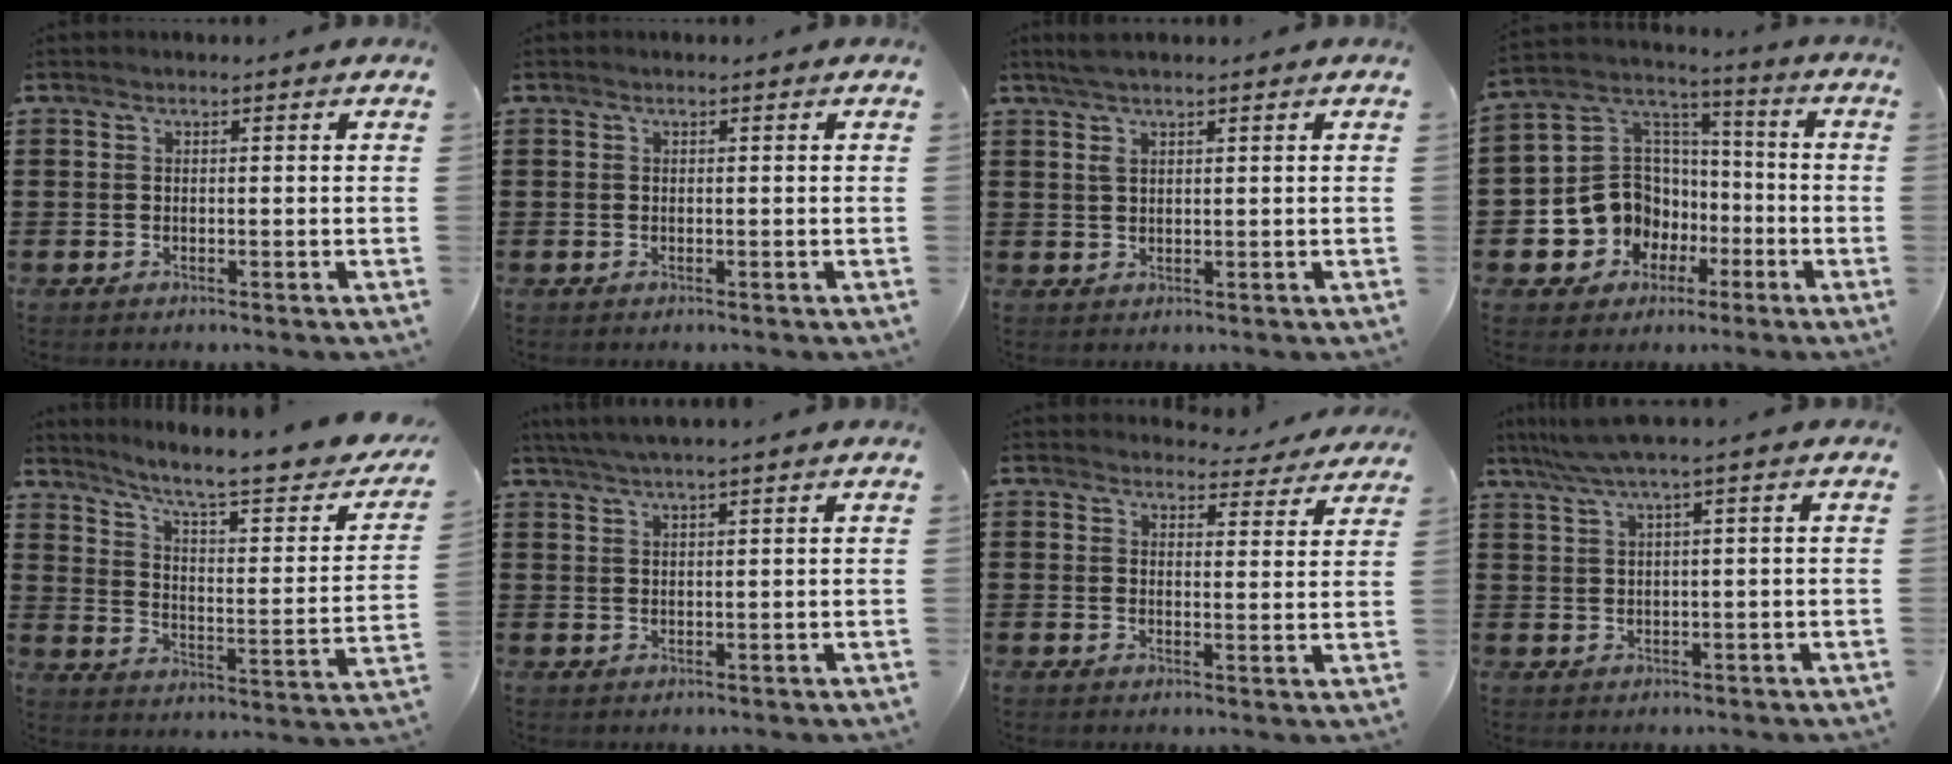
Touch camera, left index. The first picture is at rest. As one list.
[{"total": 0.0}, {"total": 2.3, "force": [1.4, 0.5, 1.8], "torque": [-0.038, 0.004, 0.025]}, {"total": 10.7, "force": [-3.5, 9.8, 2.8], "torque": [-0.103, 0.002, -0.060]}, {"total": 7.9, "force": [6.0, 0.5, 5.1], "torque": [-0.115, -0.044, 0.091]}, {"total": 2.6, "force": [2.2, -0.4, 1.4], "torque": [-0.030, 0.003, 0.041]}, {"total": 3.8, "force": [3.6, 0.7, 0.6], "torque": [-0.018, -0.018, 0.065]}, {"total": 3.8, "force": [1.8, -0.4, 3.3], "torque": [-0.074, -0.007, 0.028]}]